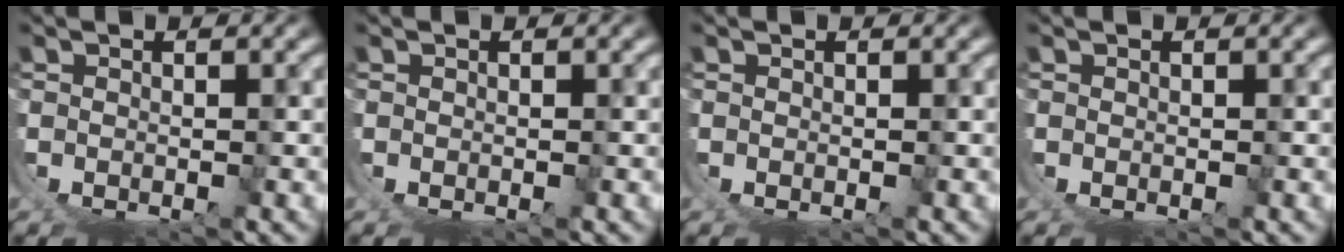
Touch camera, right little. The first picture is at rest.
{"total": 0.0}
{"total": 0.0}
{"total": 0.0}